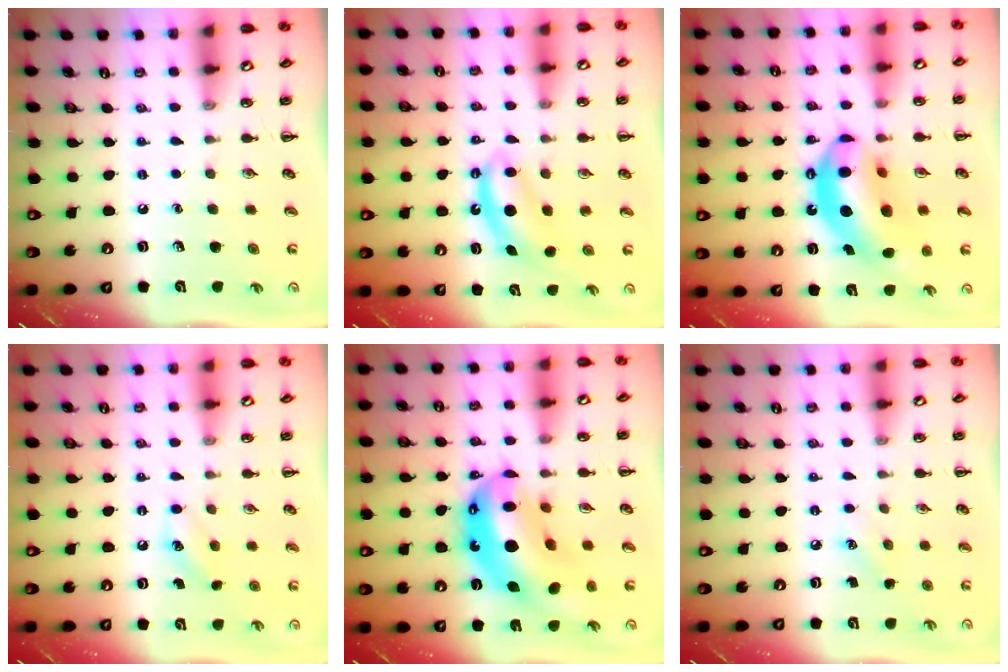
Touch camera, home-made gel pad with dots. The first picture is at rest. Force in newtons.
{"total": 6.1, "press": 6.1, "slide": 0.7}
{"total": 17.5, "press": 16.8, "slide": 4.8}
{"total": 6.6, "press": 6.3, "slide": 1.8}
{"total": 20.5, "press": 19.6, "slide": 5.8}
{"total": 6.2, "press": 5.9, "slide": 1.7}